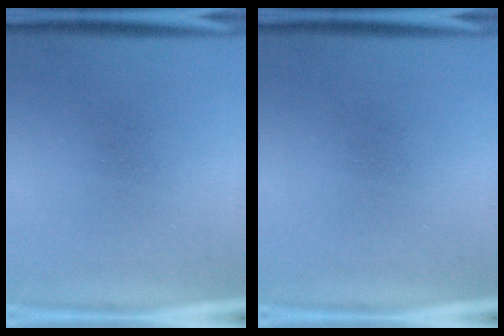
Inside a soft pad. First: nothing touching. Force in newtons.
{"total": 0.0}